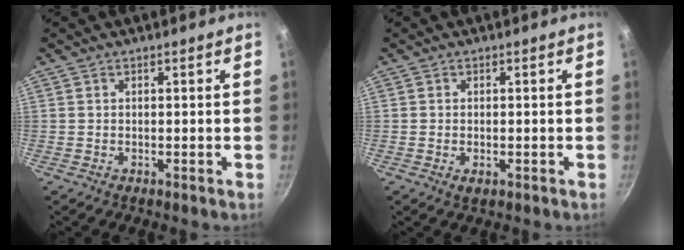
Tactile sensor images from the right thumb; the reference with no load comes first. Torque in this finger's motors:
{"motor_torque": [-0.40, 0.18, -0.36, 0.23, 0.02]}